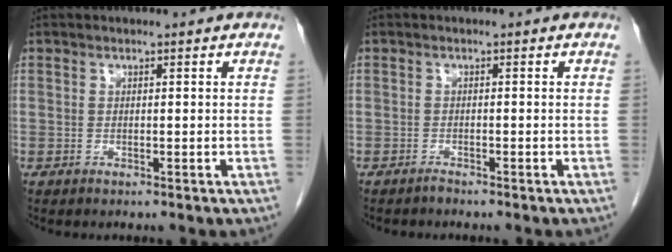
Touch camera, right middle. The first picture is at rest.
{"total": 0.7, "force": [-0.7, 0.0, 0.0], "torque": [-0.004, -0.001, -0.013]}